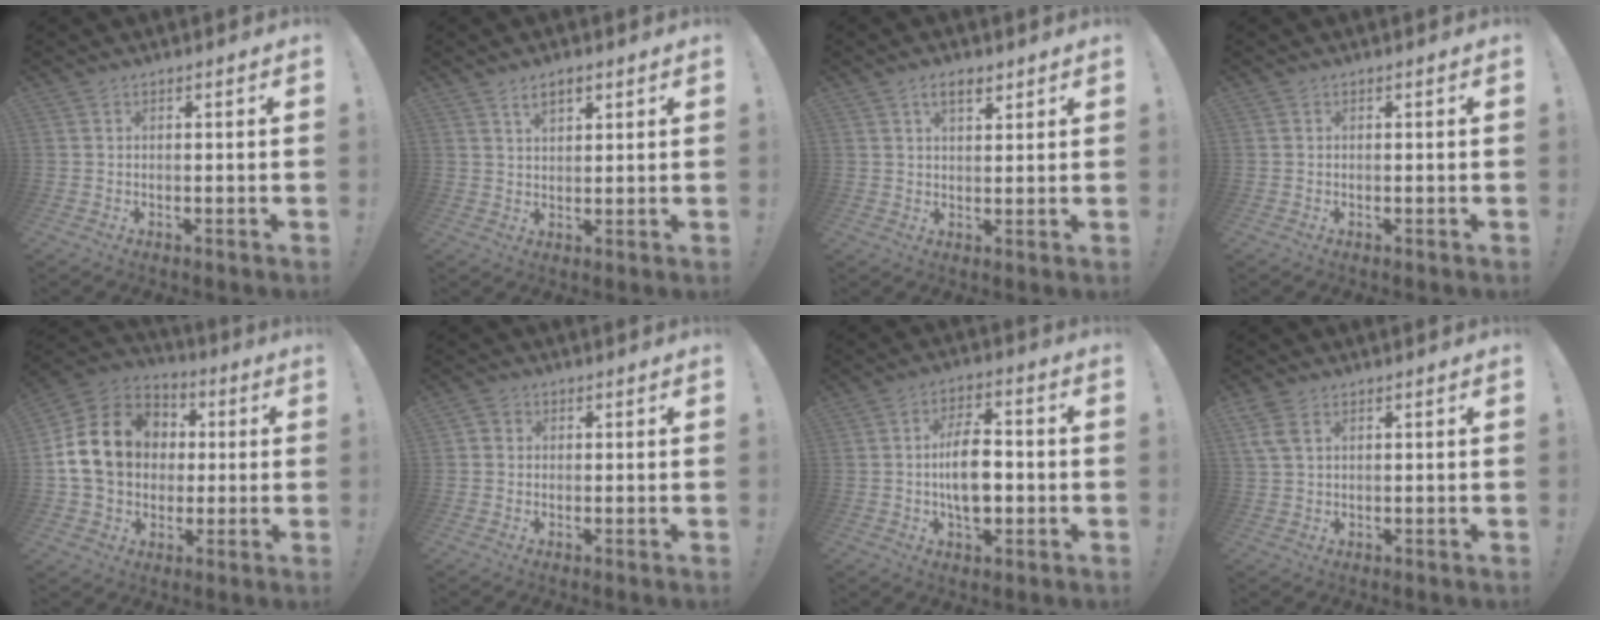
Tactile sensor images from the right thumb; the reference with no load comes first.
{"total": 4.5, "force": [2.6, 2.3, 2.9], "torque": [-0.041, -0.008, 0.044]}
{"total": 5.0, "force": [2.9, 2.5, 3.3], "torque": [-0.050, -0.005, 0.049]}
{"total": 0.0}
{"total": 19.0, "force": [2.9, 15.1, 11.2], "torque": [-0.187, 0.011, 0.067]}
{"total": 2.2, "force": [0.0, 2.0, 0.8], "torque": [-0.017, 0.007, 0.002]}
{"total": 11.3, "force": [-1.5, 6.4, 9.2], "torque": [-0.159, 0.006, -0.027]}
{"total": 4.9, "force": [2.2, 2.7, 3.5], "torque": [-0.083, 0.003, 0.044]}